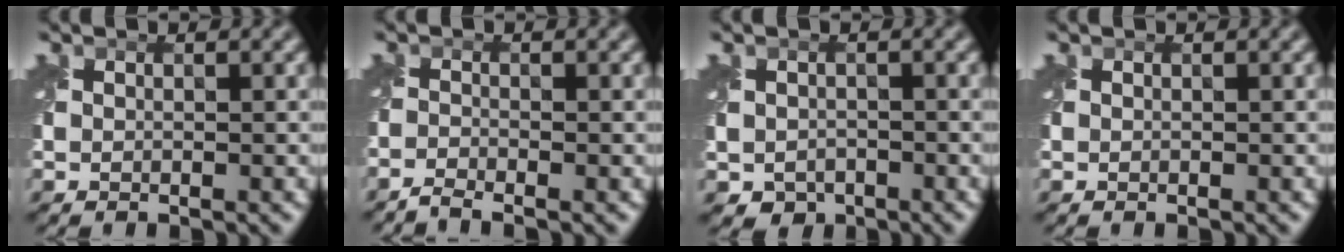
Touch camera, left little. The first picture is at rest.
{"total": 1.5, "force": [-1.4, 0.0, 0.5], "torque": [-0.011, -0.010, -0.040]}
{"total": 2.3, "force": [-1.3, 1.8, 0.7], "torque": [-0.017, -0.014, -0.024]}
{"total": 0.0}